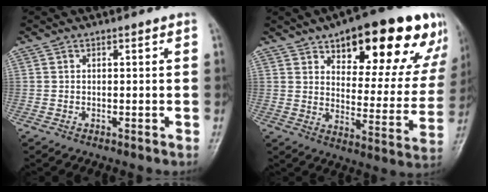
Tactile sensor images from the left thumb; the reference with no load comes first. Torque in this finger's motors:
{"motor_torque": [1.51, 1.54, 1.46, -1.31, 0.26]}